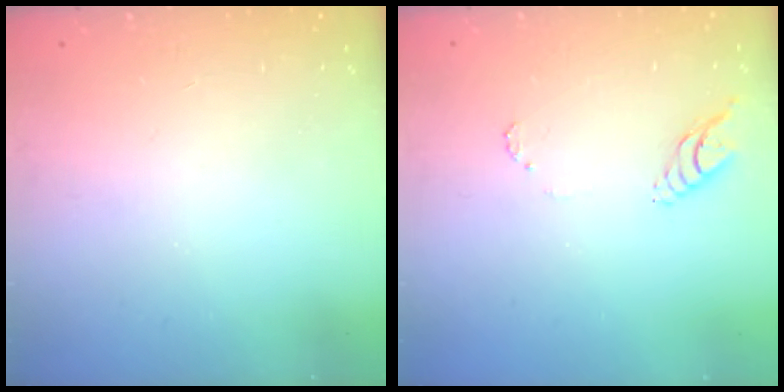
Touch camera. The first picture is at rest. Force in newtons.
{"total": 7.8, "press": 7.7, "slide": 0.8}